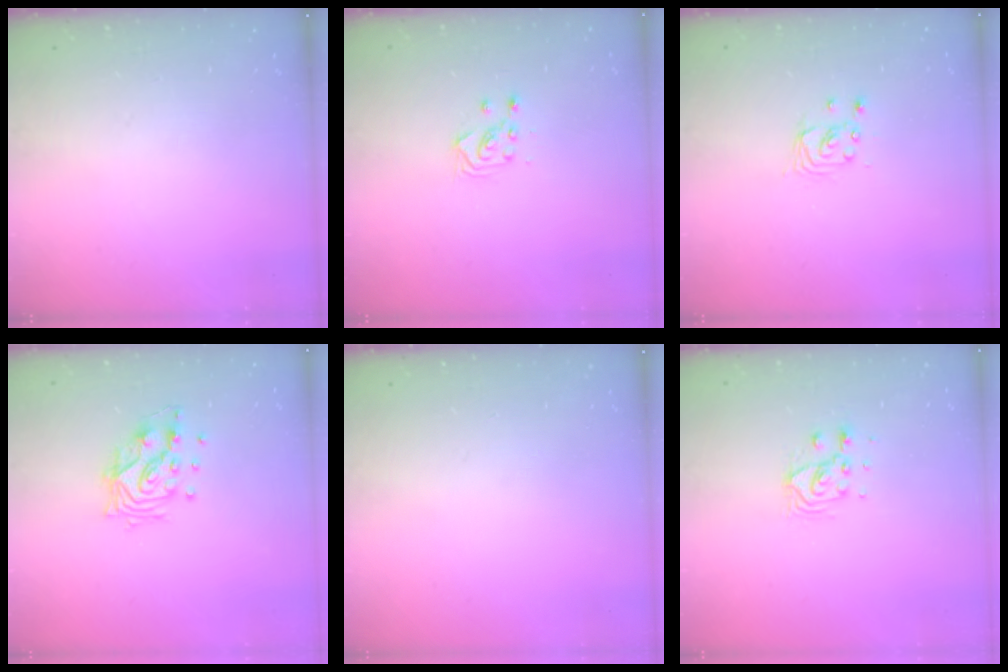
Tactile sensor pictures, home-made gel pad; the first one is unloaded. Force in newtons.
{"total": 3.0, "press": 2.9, "slide": 0.8}
{"total": 2.8, "press": 2.8, "slide": 0.1}
{"total": 11.5, "press": 11.4, "slide": 1.5}
{"total": 0.0}
{"total": 6.4, "press": 6.4, "slide": 0.4}